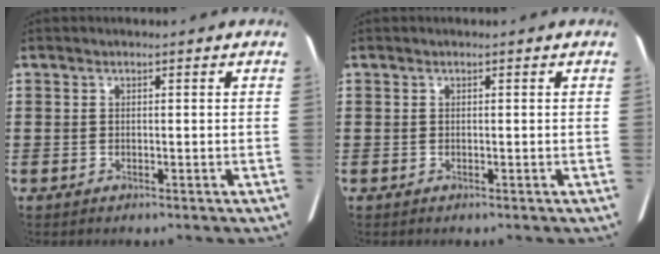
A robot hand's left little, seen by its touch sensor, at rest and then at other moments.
{"total": 0.0}